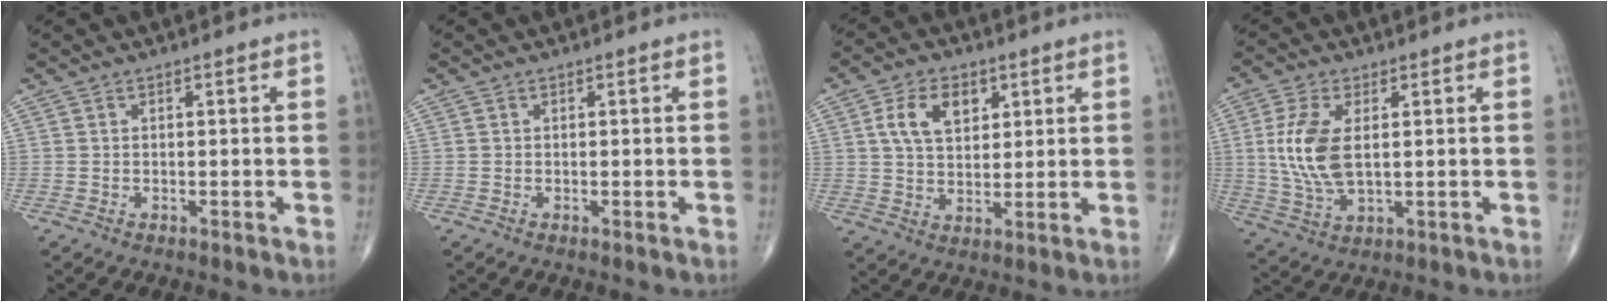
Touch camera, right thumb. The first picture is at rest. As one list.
[{"total": 0.0}, {"total": 8.6, "force": [3.2, 5.5, 5.9], "torque": [-0.088, -0.009, 0.057]}, {"total": 10.4, "force": [1.5, 5.2, 8.9], "torque": [-0.198, -0.007, 0.035]}]